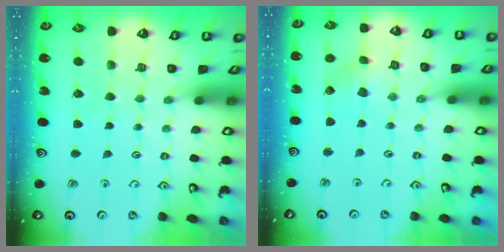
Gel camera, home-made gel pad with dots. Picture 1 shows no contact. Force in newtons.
{"total": 2.1, "press": 2.1, "slide": 0.3}